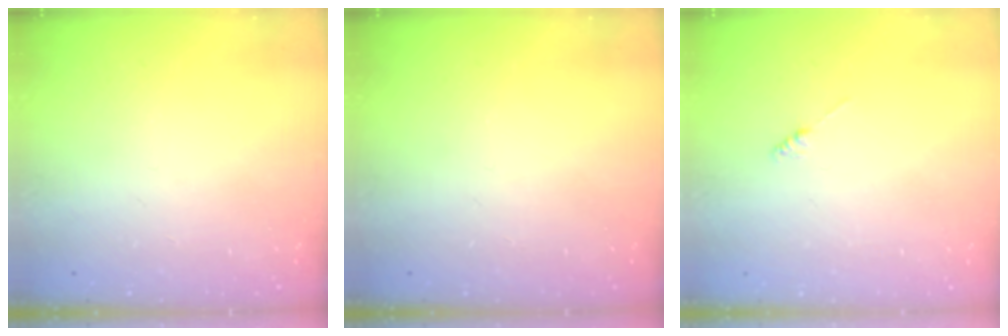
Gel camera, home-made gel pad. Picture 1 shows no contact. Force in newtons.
{"total": 0.0}
{"total": 0.0}